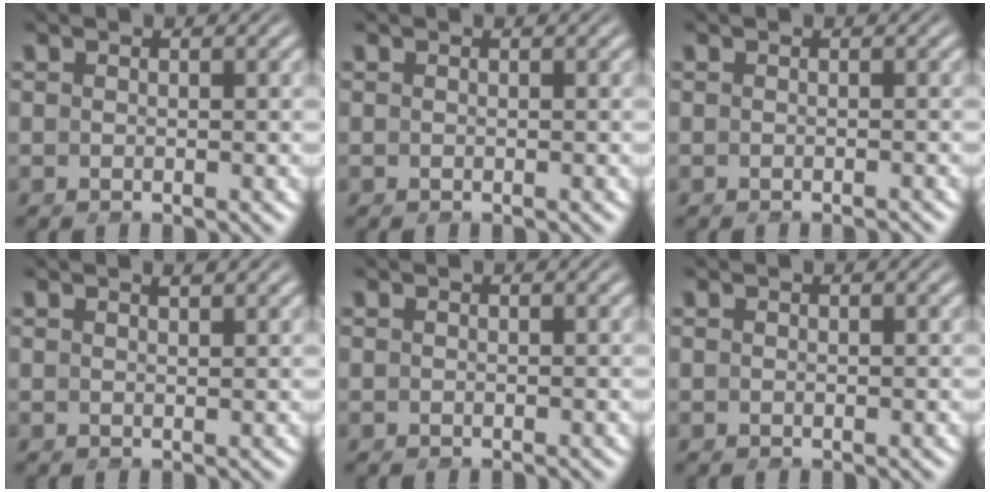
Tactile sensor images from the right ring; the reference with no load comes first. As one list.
[{"total": 0.0}, {"total": 1.4, "force": [-1.4, 0.2, 0.4], "torque": [-0.005, -0.004, -0.020]}, {"total": 1.0, "force": [0.7, -0.6, -0.2], "torque": [0.007, 0.001, 0.016]}, {"total": 0.5, "force": [-0.5, 0.1, 0.2], "torque": [-0.004, -0.002, -0.007]}, {"total": 0.0}]